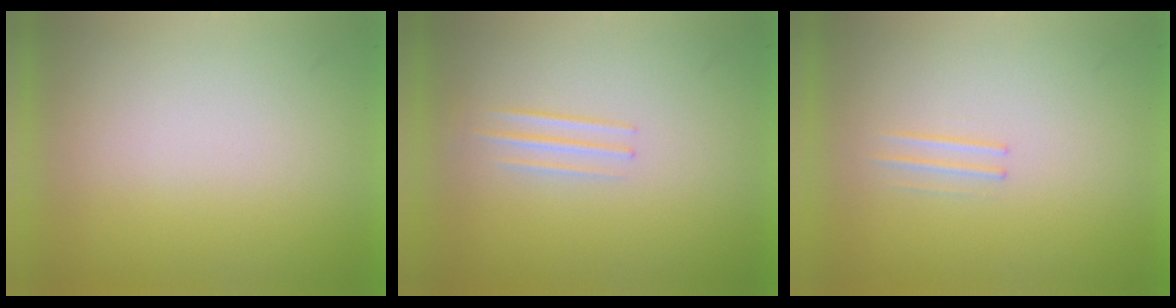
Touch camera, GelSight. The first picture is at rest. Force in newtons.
{"total": 1.4}
{"total": 1.1}